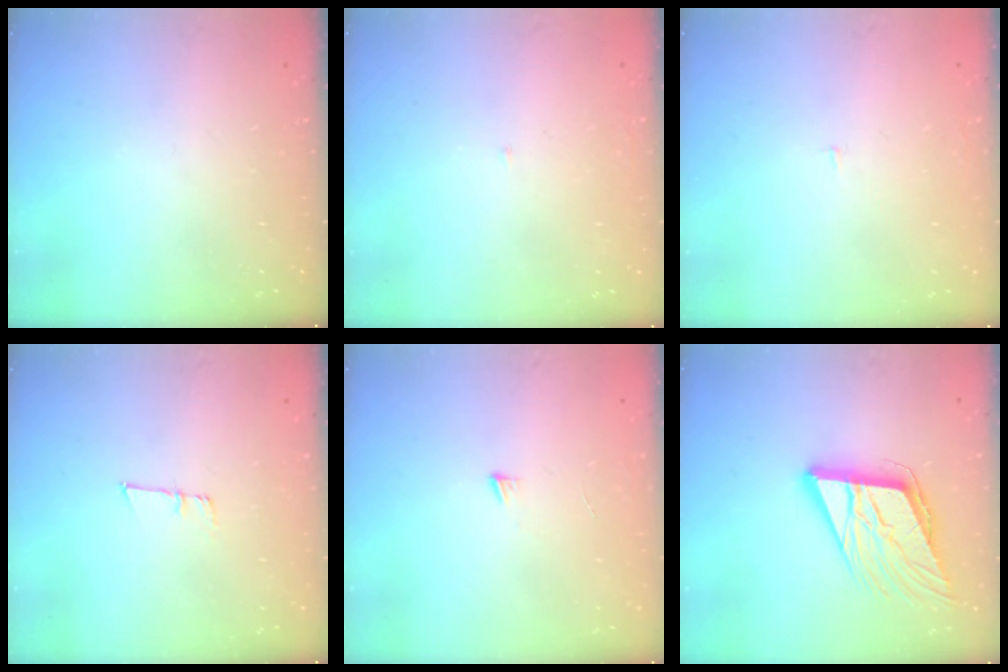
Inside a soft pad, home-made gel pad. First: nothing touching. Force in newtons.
{"total": 2.0, "press": 2.0, "slide": 0.2}
{"total": 1.2, "press": 1.2, "slide": 0.1}
{"total": 6.0, "press": 5.6, "slide": 2.1}
{"total": 3.0, "press": 3.0, "slide": 0.3}
{"total": 15.0, "press": 14.6, "slide": 3.5}